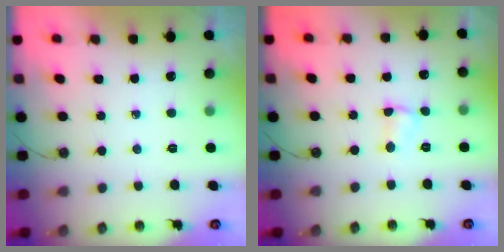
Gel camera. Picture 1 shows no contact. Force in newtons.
{"total": 2.8, "press": 2.8, "slide": 0.5}